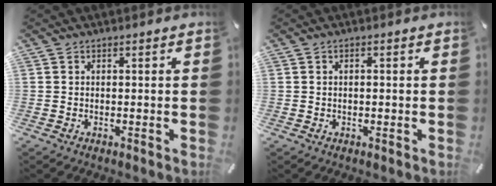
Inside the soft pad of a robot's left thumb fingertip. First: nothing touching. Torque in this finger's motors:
{"motor_torque": [-0.36, -0.15, -0.03, 0.00, 0.01]}